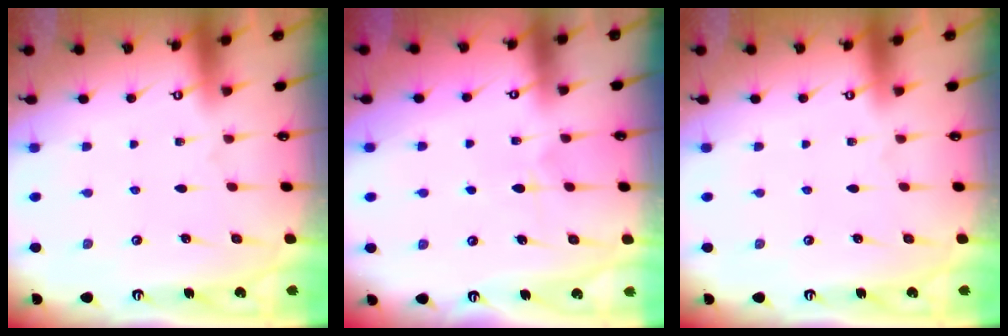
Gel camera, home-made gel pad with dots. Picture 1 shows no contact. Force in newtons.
{"total": 5.4, "press": 5.4, "slide": 0.7}
{"total": 0.0}